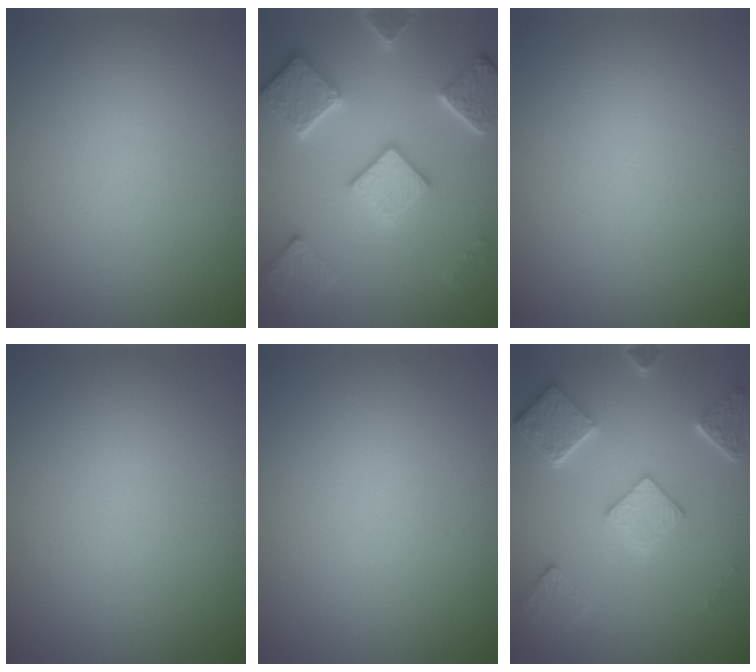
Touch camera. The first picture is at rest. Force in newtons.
{"total": 5.7, "press": 5.6, "slide": 1.3}
{"total": 0.0}
{"total": 0.0}
{"total": 0.0}
{"total": 4.9, "press": 3.9, "slide": 2.9}